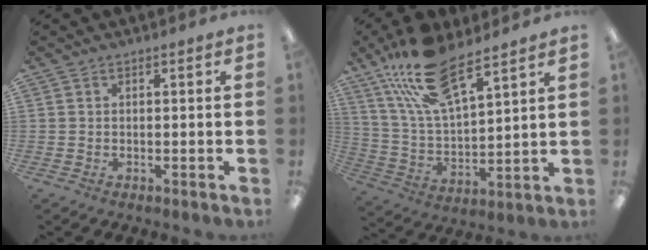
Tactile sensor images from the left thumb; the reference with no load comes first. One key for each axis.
{"total": 18.0, "fx": 13.2, "fy": 6.0, "fz": 10.8, "tx": -0.216, "ty": -0.053, "tz": 0.231}